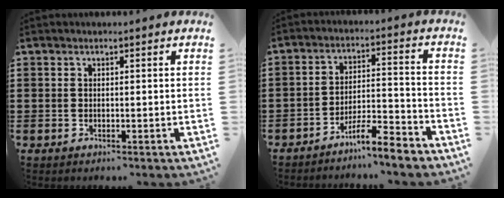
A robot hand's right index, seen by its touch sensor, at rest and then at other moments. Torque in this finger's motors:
{"motor_torque": [2.14, 0.00, 0.00, 0.01]}